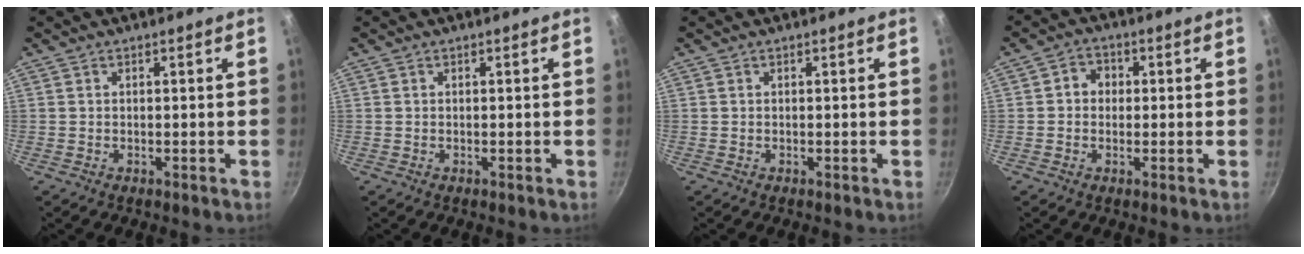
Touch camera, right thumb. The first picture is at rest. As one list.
[{"total": 0.0}, {"total": 0.0}, {"total": 3.8, "force": [0.3, 3.4, 1.8], "torque": [-0.006, 0.008, -0.003]}]